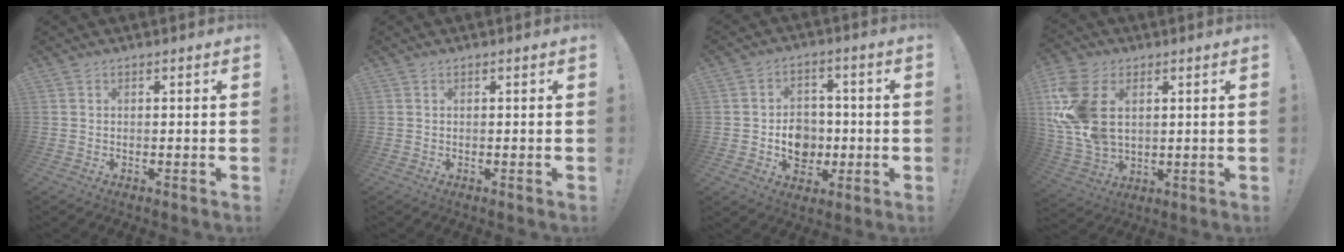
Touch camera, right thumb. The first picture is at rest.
{"total": 0.0}
{"total": 9.3, "force": [-1.6, 8.0, 4.4], "torque": [-0.051, 0.006, -0.023]}
{"total": 17.4, "force": [4.3, 11.5, 12.3], "torque": [-0.259, -0.011, 0.082]}